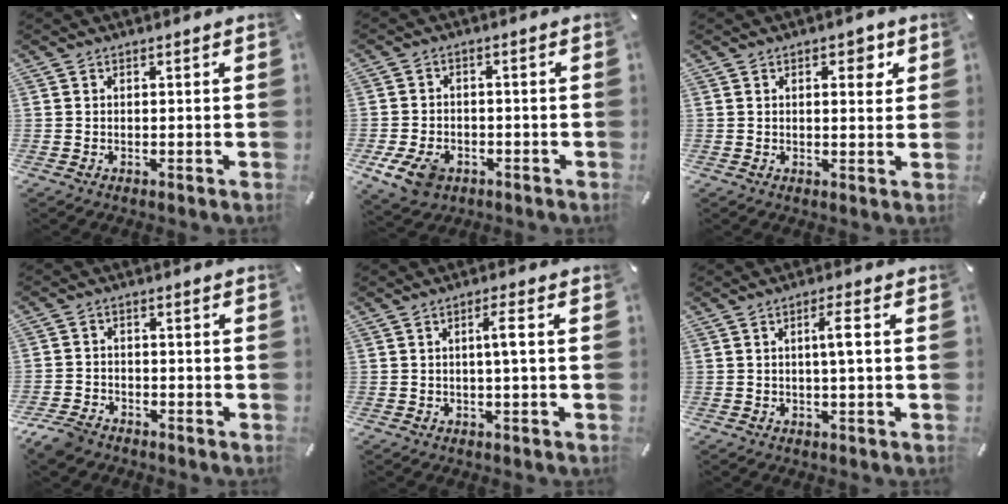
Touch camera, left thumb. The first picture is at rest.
{"total": 7.3, "force": [-3.0, 5.3, 4.1], "torque": [-0.087, 0.007, -0.057]}
{"total": 4.0, "force": [1.7, 2.1, 3.0], "torque": [-0.032, -0.005, 0.020]}
{"total": 5.2, "force": [-4.2, 2.6, 1.7], "torque": [-0.048, 0.016, -0.086]}
{"total": 3.9, "force": [0.3, 0.4, 3.9], "torque": [-0.075, 0.003, 0.001]}
{"total": 4.3, "force": [0.4, 0.5, 4.2], "torque": [-0.081, 0.003, 0.003]}